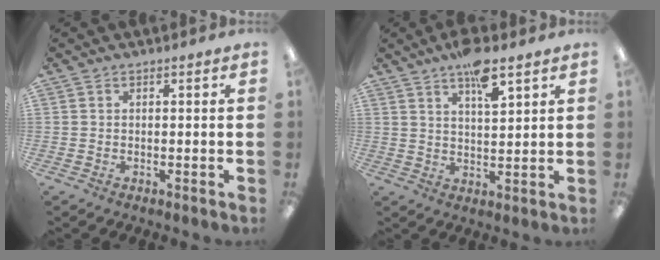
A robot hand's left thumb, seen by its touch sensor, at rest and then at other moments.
{"total": 8.0, "force": [5.6, 2.2, 5.3], "torque": [-0.078, -0.034, 0.091]}